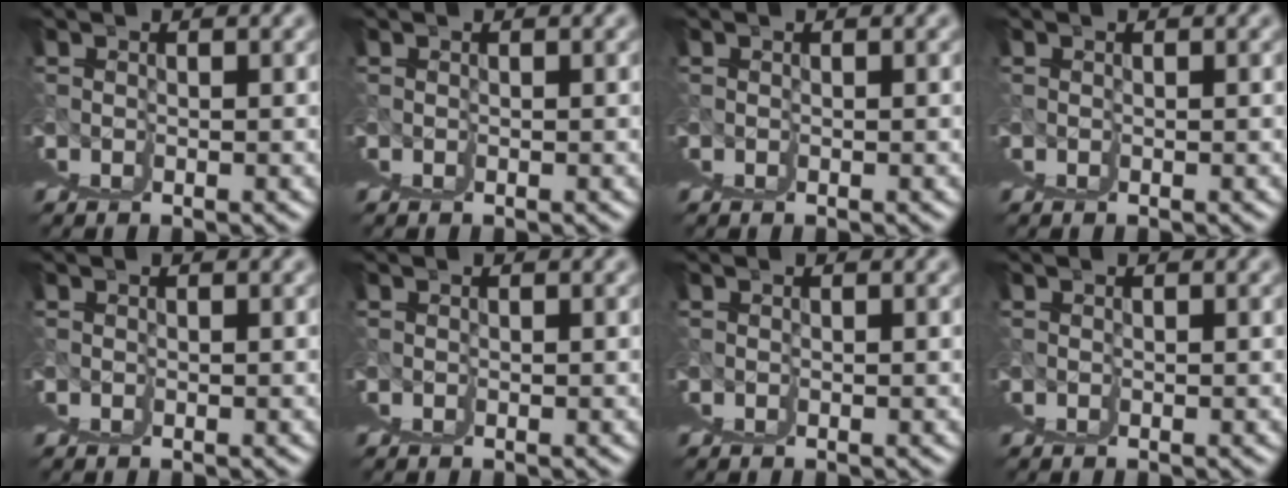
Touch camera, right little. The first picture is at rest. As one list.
[{"total": 0.0}, {"total": 0.0}, {"total": 0.5, "force": [0.2, -0.4, -0.3], "torque": [0.009, 0.002, 0.002]}, {"total": 0.0}, {"total": 0.0}, {"total": 0.0}, {"total": 0.0}]